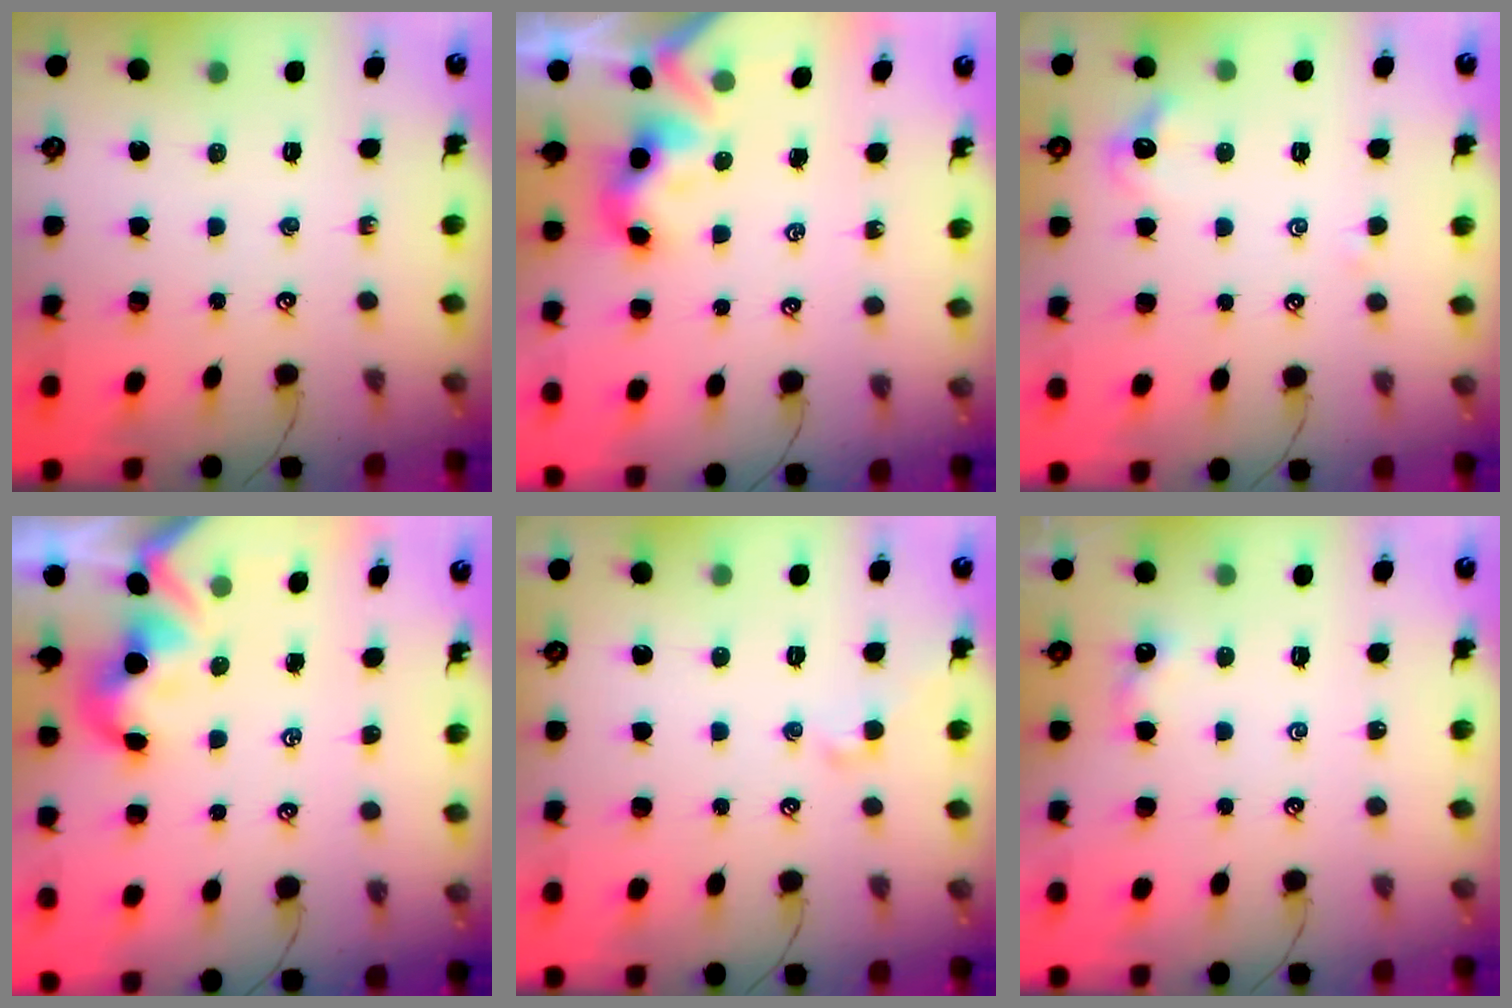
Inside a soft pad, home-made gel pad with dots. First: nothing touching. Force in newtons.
{"total": 3.6, "press": 3.5, "slide": 0.2}
{"total": 2.6, "press": 2.6, "slide": 0.6}
{"total": 2.2, "press": 2.1, "slide": 0.5}
{"total": 0.5, "press": 0.2, "slide": 0.5}
{"total": 1.0, "press": 0.9, "slide": 0.4}